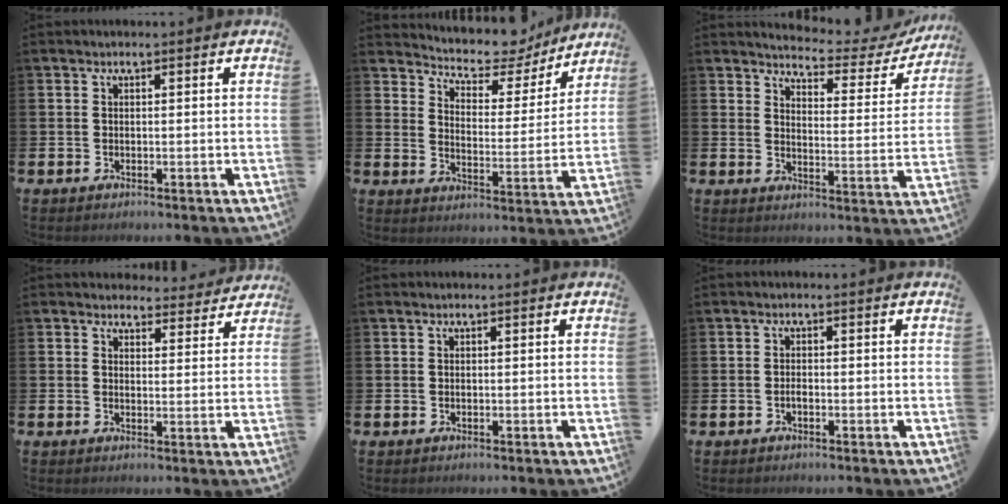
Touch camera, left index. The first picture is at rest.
{"total": 7.0, "force": [6.6, 2.2, 1.2], "torque": [-0.048, -0.054, 0.109]}
{"total": 4.2, "force": [3.9, 1.0, 0.9], "torque": [-0.030, -0.035, 0.059]}
{"total": 3.6, "force": [3.4, 1.3, -0.1], "torque": [-0.001, -0.021, 0.060]}
{"total": 0.0}
{"total": 0.9, "force": [-0.4, 0.4, 0.7], "torque": [-0.008, -0.004, -0.009]}